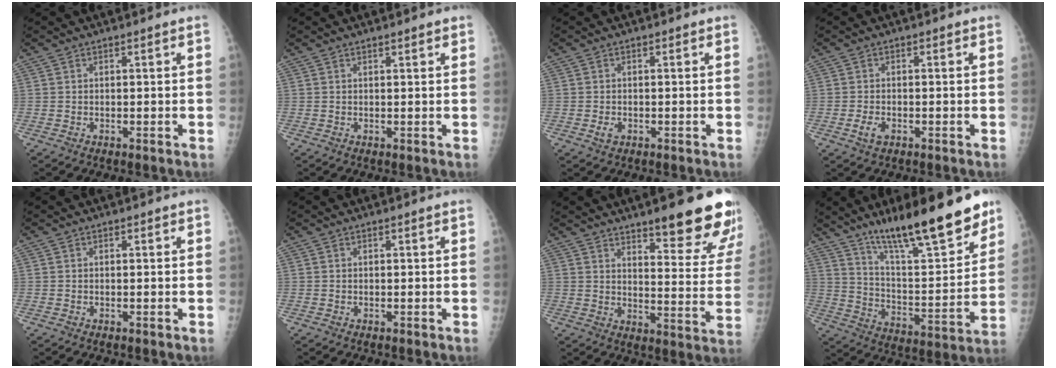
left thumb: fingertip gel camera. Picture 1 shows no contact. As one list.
[{"total": 1.0, "force": [0.8, 0.3, 0.6], "torque": [-0.007, -0.001, 0.010]}, {"total": 1.6, "force": [-0.5, 1.1, 0.9], "torque": [-0.014, 0.000, -0.009]}, {"total": 2.5, "force": [-1.1, 1.5, 1.7], "torque": [-0.031, 0.000, -0.019]}, {"total": 0.0}, {"total": 0.0}, {"total": 19.2, "force": [14.0, 4.2, 12.4], "torque": [-0.125, -0.086, 0.182]}, {"total": 23.1, "force": [16.3, 4.9, 15.5], "torque": [-0.220, -0.081, 0.273]}]